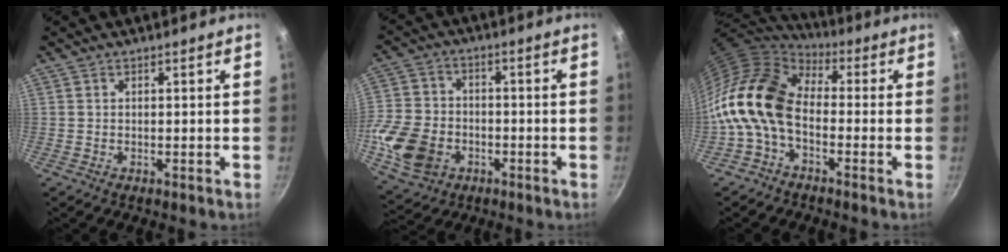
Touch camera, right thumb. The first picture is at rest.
{"total": 14.4, "force": [-4.3, 11.0, 8.2], "torque": [-0.156, 0.022, -0.079]}
{"total": 15.2, "force": [-2.6, 9.7, 11.4], "torque": [-0.199, 0.035, -0.072]}